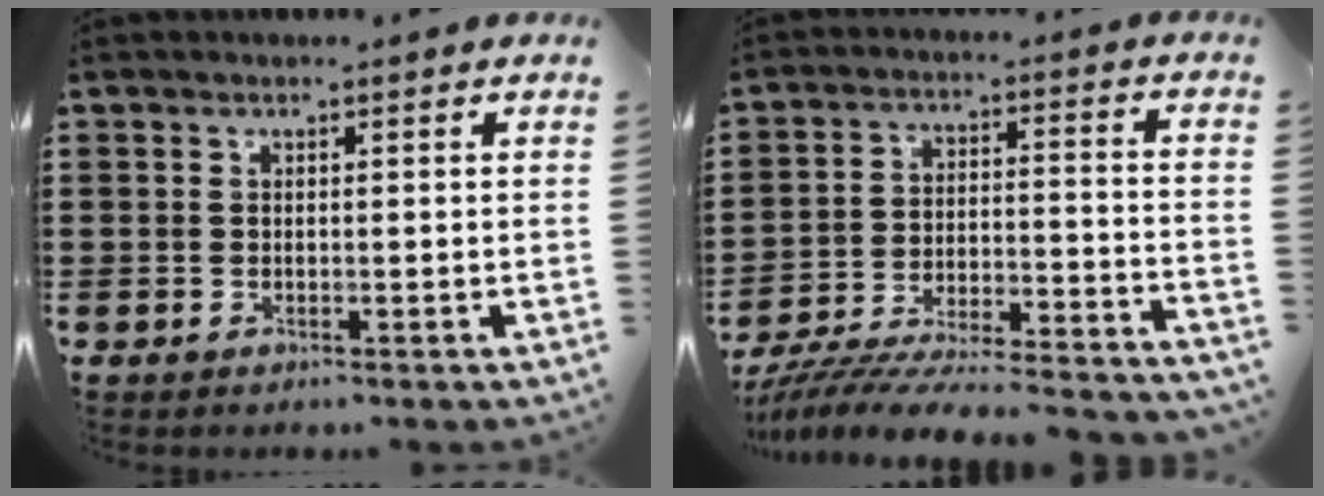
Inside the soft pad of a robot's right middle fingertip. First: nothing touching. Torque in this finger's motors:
{"motor_torque": [0.62, -0.22, 0.48, 0.21]}